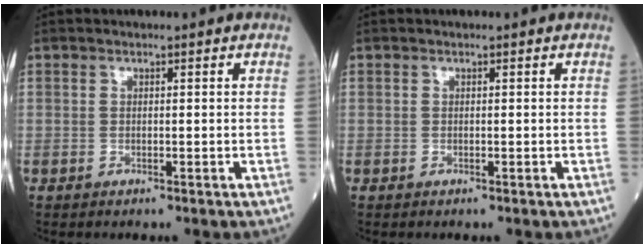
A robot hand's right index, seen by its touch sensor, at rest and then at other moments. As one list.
[{"total": 0.0}]